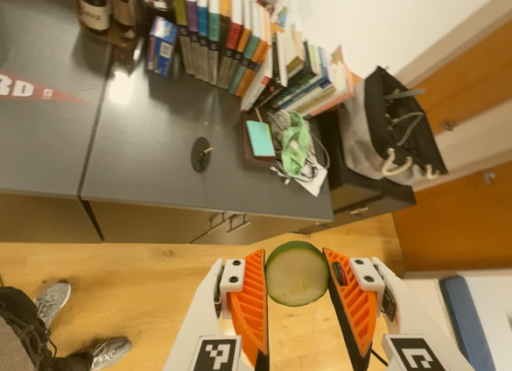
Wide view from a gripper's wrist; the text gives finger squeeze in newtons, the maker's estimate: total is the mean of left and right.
{"total": 9.2, "left": 9.7, "right": 8.7}